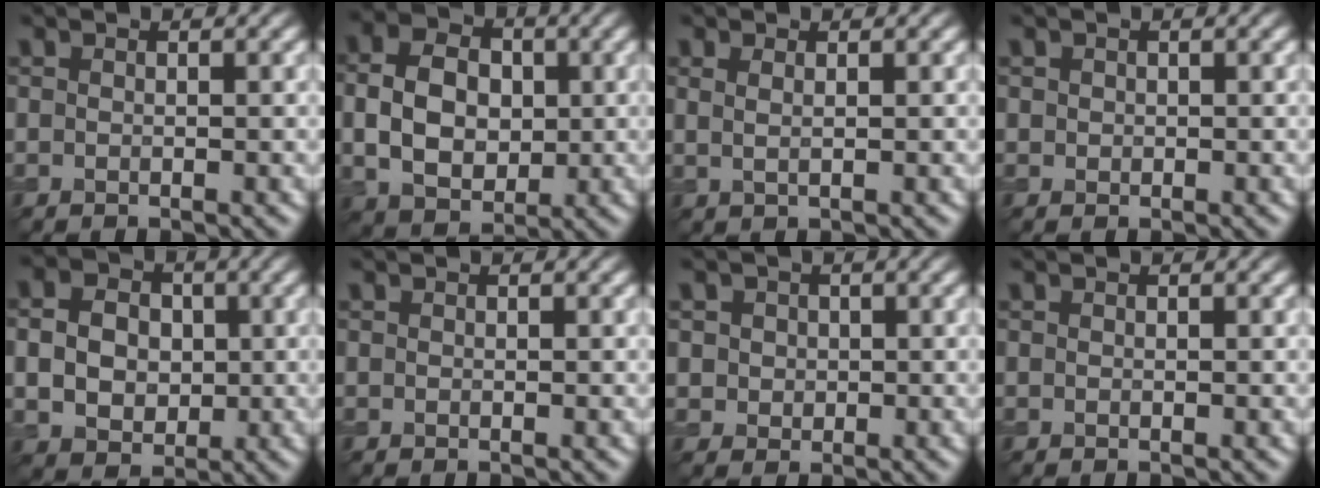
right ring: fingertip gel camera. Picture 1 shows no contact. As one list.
[{"total": 6.9, "force": [0.1, 5.1, 4.6], "torque": [-0.094, 0.003, -0.002]}, {"total": 1.3, "force": [0.6, 0.6, 1.0], "torque": [-0.016, -0.006, 0.014]}, {"total": 0.6, "force": [0.2, 0.6, 0.1], "torque": [0.003, -0.002, 0.004]}, {"total": 5.3, "force": [0.0, 4.2, 3.1], "torque": [-0.062, 0.004, -0.006]}, {"total": 0.0}, {"total": 2.6, "force": [0.8, 2.3, 1.0], "torque": [-0.012, 0.010, 0.014]}, {"total": 0.0}]